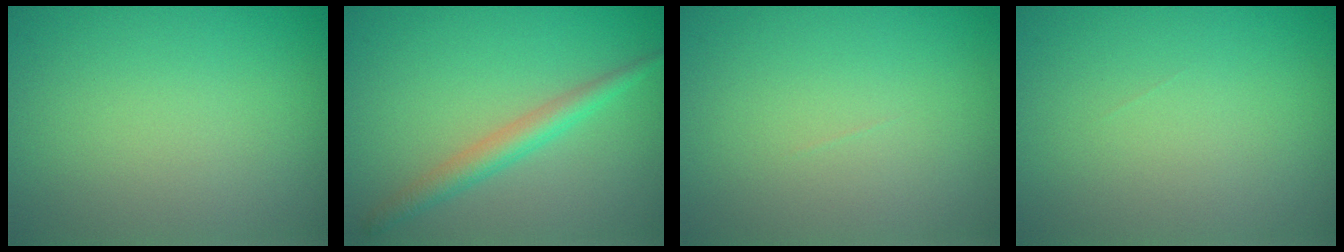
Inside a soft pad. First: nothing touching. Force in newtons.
{"total": 2.6, "press": 2.6, "slide": 0.1}
{"total": 0.0}
{"total": 0.0}